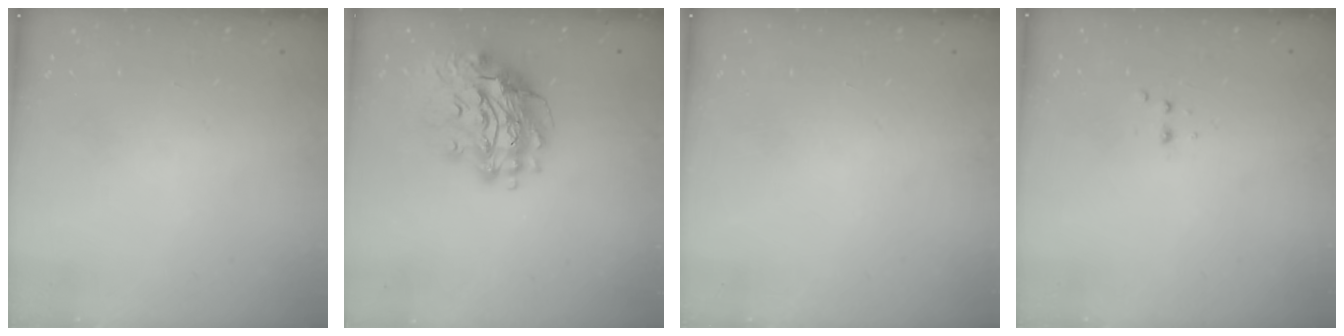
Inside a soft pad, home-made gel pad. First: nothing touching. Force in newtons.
{"total": 16.2, "press": 16.1, "slide": 2.1}
{"total": 0.0}
{"total": 2.5, "press": 2.4, "slide": 0.5}